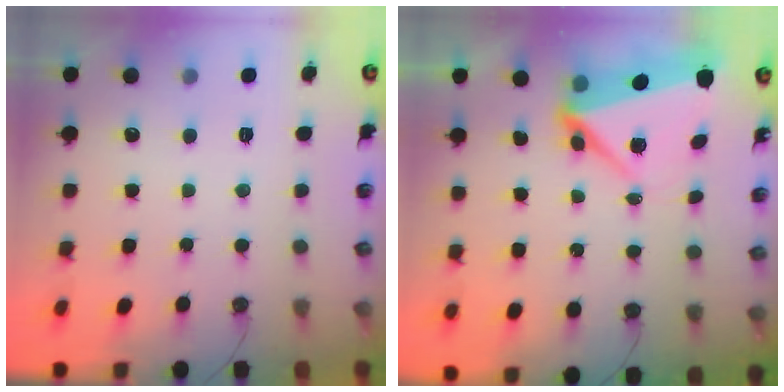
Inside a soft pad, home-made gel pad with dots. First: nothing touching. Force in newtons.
{"total": 7.3, "press": 7.0, "slide": 1.8}